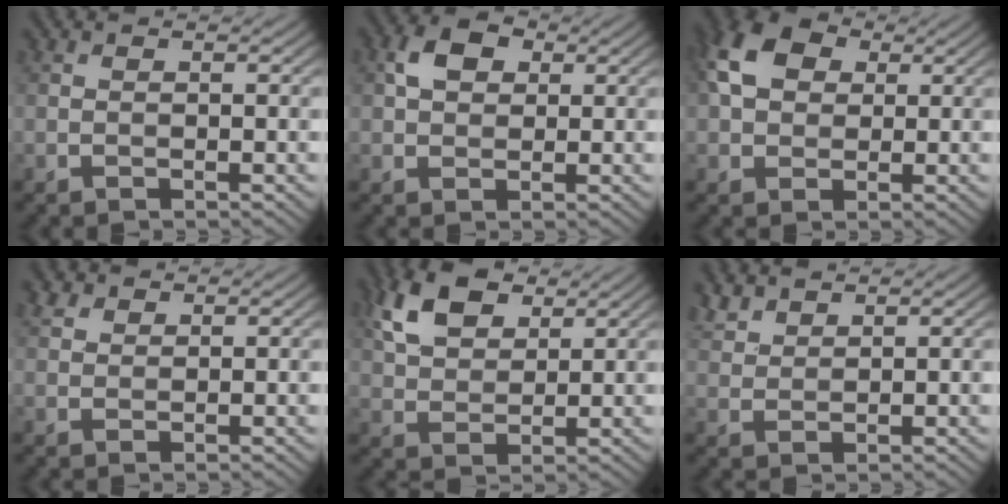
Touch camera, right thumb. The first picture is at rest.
{"total": 4.1, "force": [1.3, 3.0, 2.5], "torque": [-0.053, 0.009, 0.017]}
{"total": 7.8, "force": [2.1, 5.7, 4.8], "torque": [-0.122, 0.019, 0.033]}
{"total": 1.8, "force": [1.3, 1.1, 0.6], "torque": [-0.015, 0.007, 0.029]}
{"total": 8.6, "force": [4.6, 4.9, 5.4], "torque": [-0.129, 0.011, 0.089]}
{"total": 3.2, "force": [2.7, 1.2, 1.2], "torque": [-0.031, 0.007, 0.065]}